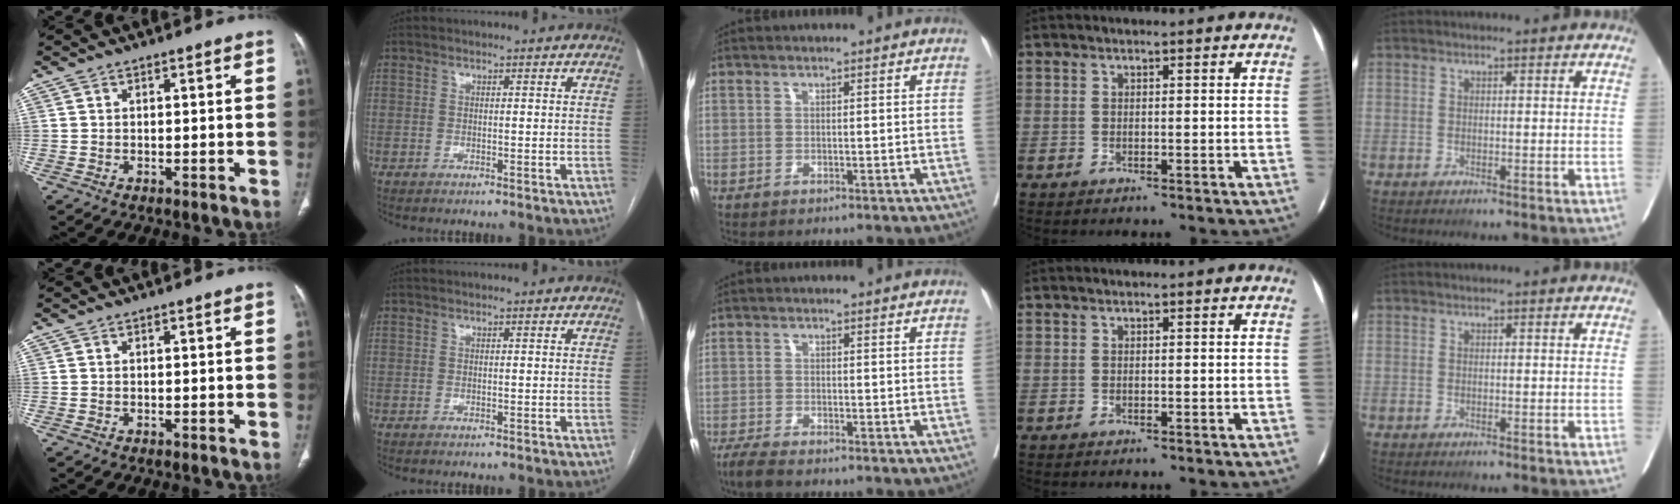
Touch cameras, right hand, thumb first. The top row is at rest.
{"middle": {"total": 3.5, "force": [-2.9, 0.5, 1.8], "torque": [-0.035, -0.009, -0.050]}}